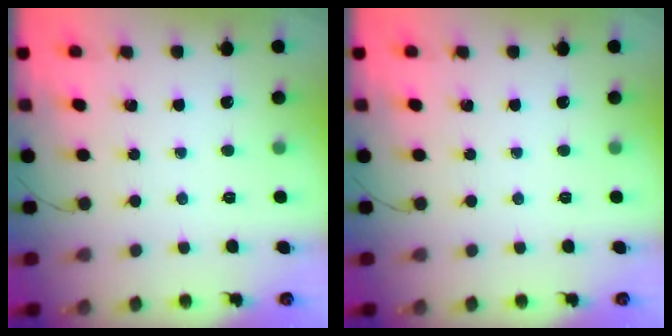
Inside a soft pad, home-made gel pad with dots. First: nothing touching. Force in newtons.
{"total": 0.0}